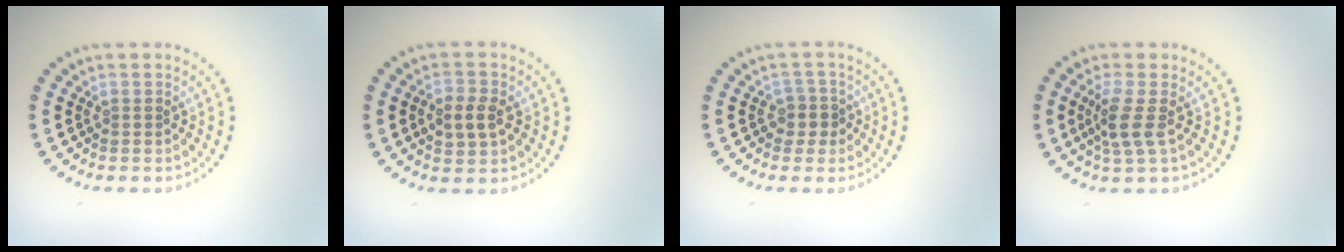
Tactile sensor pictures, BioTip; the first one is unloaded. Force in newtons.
{"total": 2.8, "press": 2.8, "slide": 0.1}
{"total": 1.9, "press": 1.6, "slide": 1.0}
{"total": 2.6, "press": 2.0, "slide": 1.5}